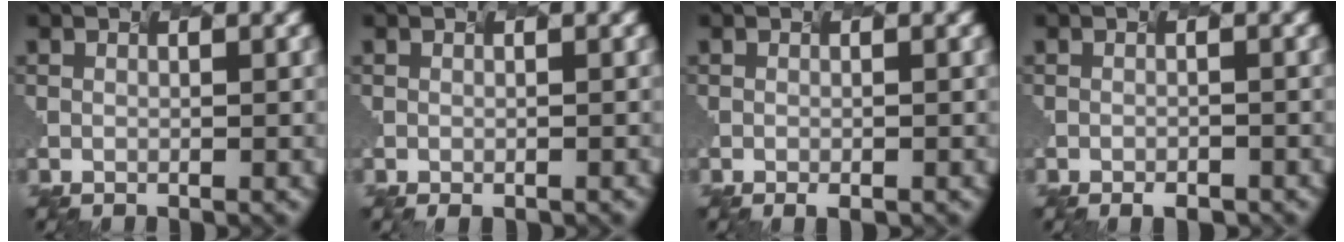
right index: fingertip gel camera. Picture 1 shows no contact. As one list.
[{"total": 0.6, "force": [-0.5, -0.1, 0.3], "torque": [-0.003, 0.001, 0.011]}, {"total": 1.0, "force": [-0.7, -0.1, 0.7], "torque": [-0.010, -0.003, 0.008]}, {"total": 1.7, "force": [-1.5, -0.2, 0.8], "torque": [-0.012, -0.006, 0.010]}]